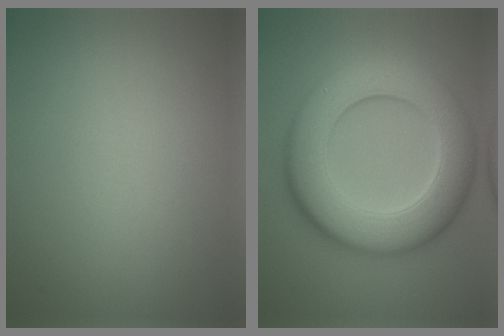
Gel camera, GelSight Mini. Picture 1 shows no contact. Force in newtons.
{"total": 11.3, "press": 11.3, "slide": 0.7}